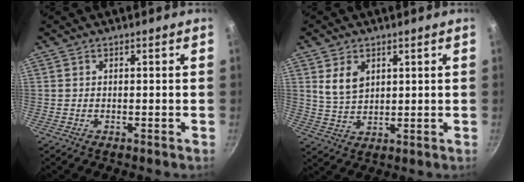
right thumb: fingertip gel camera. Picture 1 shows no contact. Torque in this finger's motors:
{"motor_torque": [0.57, 1.19, 0.89, 0.03, 0.17]}